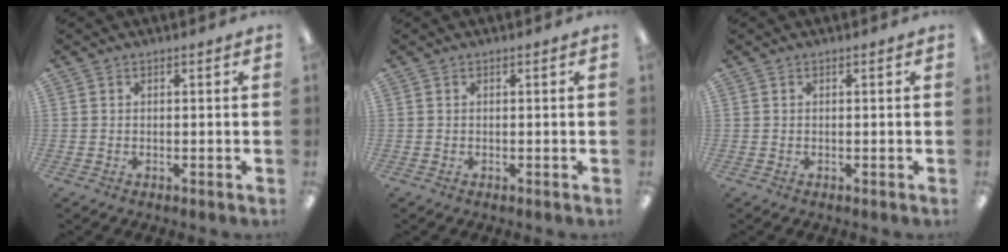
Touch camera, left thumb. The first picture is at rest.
{"total": 0.0}
{"total": 0.0}